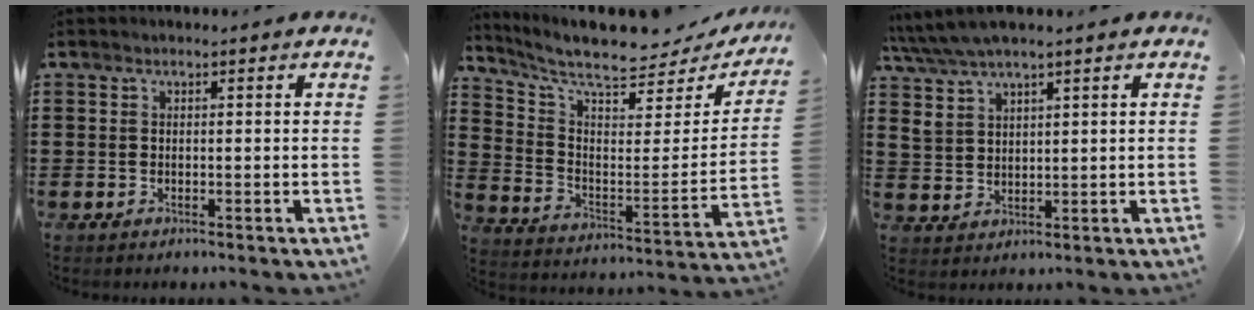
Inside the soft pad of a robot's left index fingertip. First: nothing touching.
{"total": 8.5, "force": [7.3, 1.3, 4.1], "torque": [-0.105, -0.059, 0.122]}
{"total": 4.1, "force": [3.2, 1.3, 2.1], "torque": [-0.053, 0.000, 0.057]}